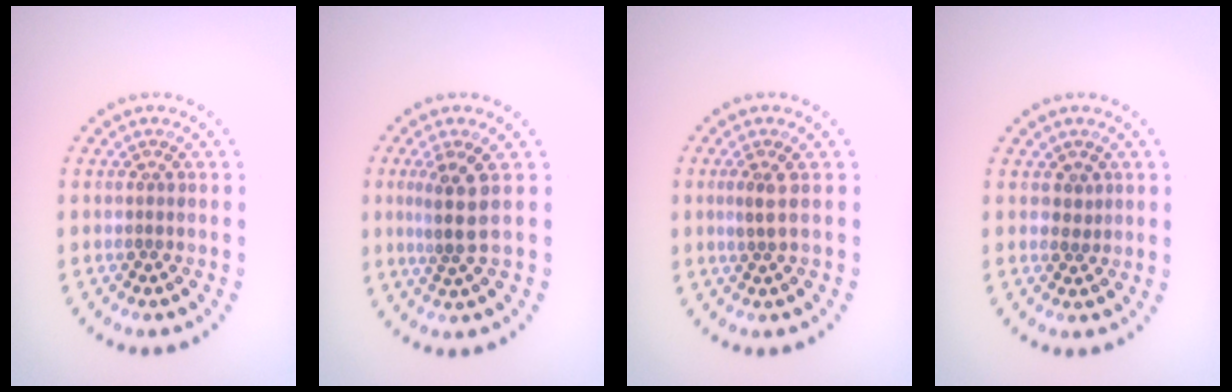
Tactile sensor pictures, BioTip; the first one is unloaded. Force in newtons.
{"total": 2.8, "press": 2.2, "slide": 1.7}
{"total": 1.3, "press": 0.9, "slide": 0.8}
{"total": 0.7, "press": 0.4, "slide": 0.5}